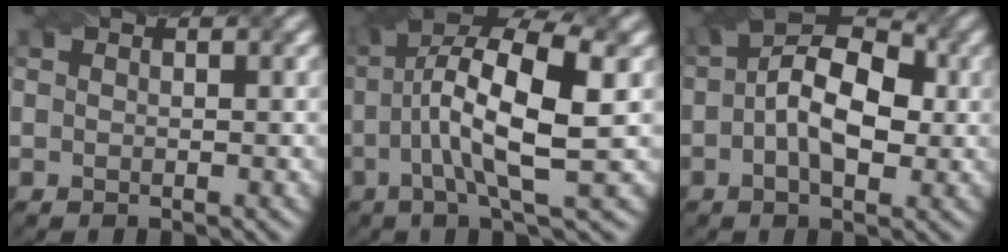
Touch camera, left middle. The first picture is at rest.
{"total": 9.1, "force": [0.2, 2.5, 8.8], "torque": [-0.147, 0.019, 0.017]}
{"total": 7.2, "force": [-0.4, 4.1, 5.9], "torque": [-0.086, 0.020, -0.002]}